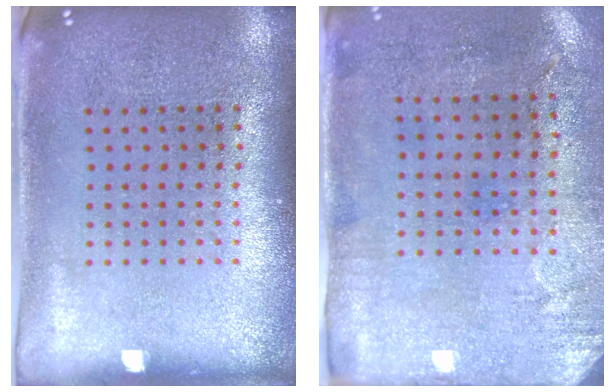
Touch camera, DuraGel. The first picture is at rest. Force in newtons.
{"total": 2.9, "press": 2.4, "slide": 1.7}